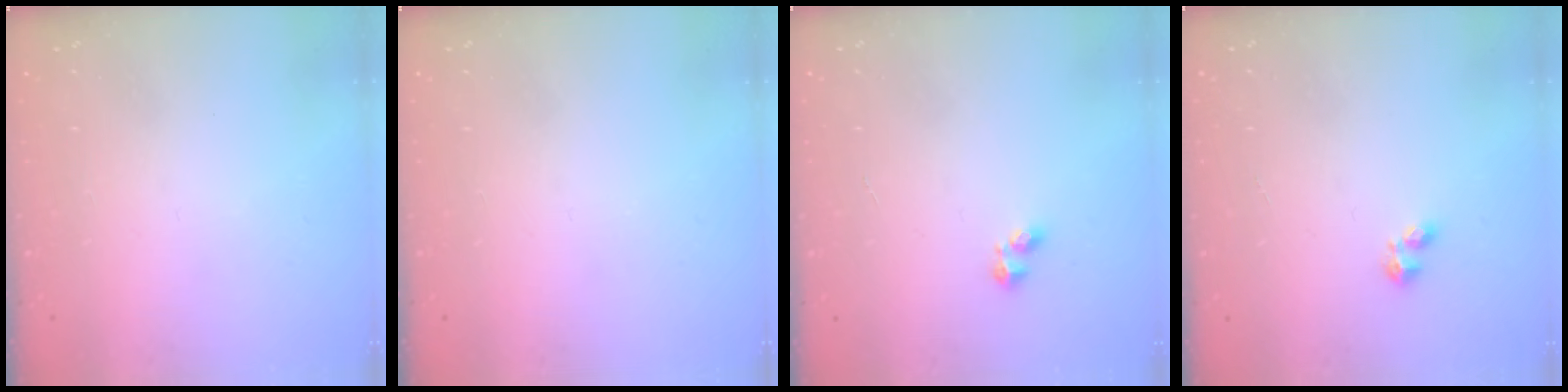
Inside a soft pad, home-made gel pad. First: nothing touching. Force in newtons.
{"total": 0.0}
{"total": 2.2, "press": 2.1, "slide": 0.6}
{"total": 3.1, "press": 3.1, "slide": 0.6}